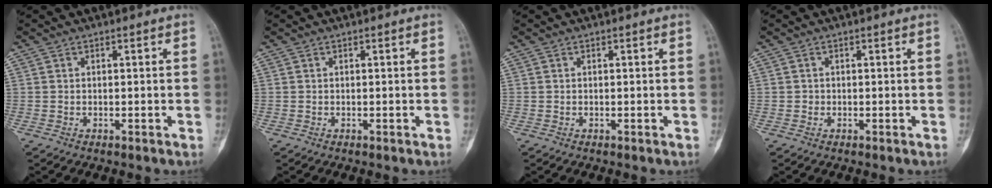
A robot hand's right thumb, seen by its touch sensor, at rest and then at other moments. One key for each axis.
{"total": 0.0}
{"total": 0.0}
{"total": 0.5, "fx": -0.1, "fy": 0.5, "fz": 0.1, "tx": 0.000, "ty": 0.003, "tz": -0.003}